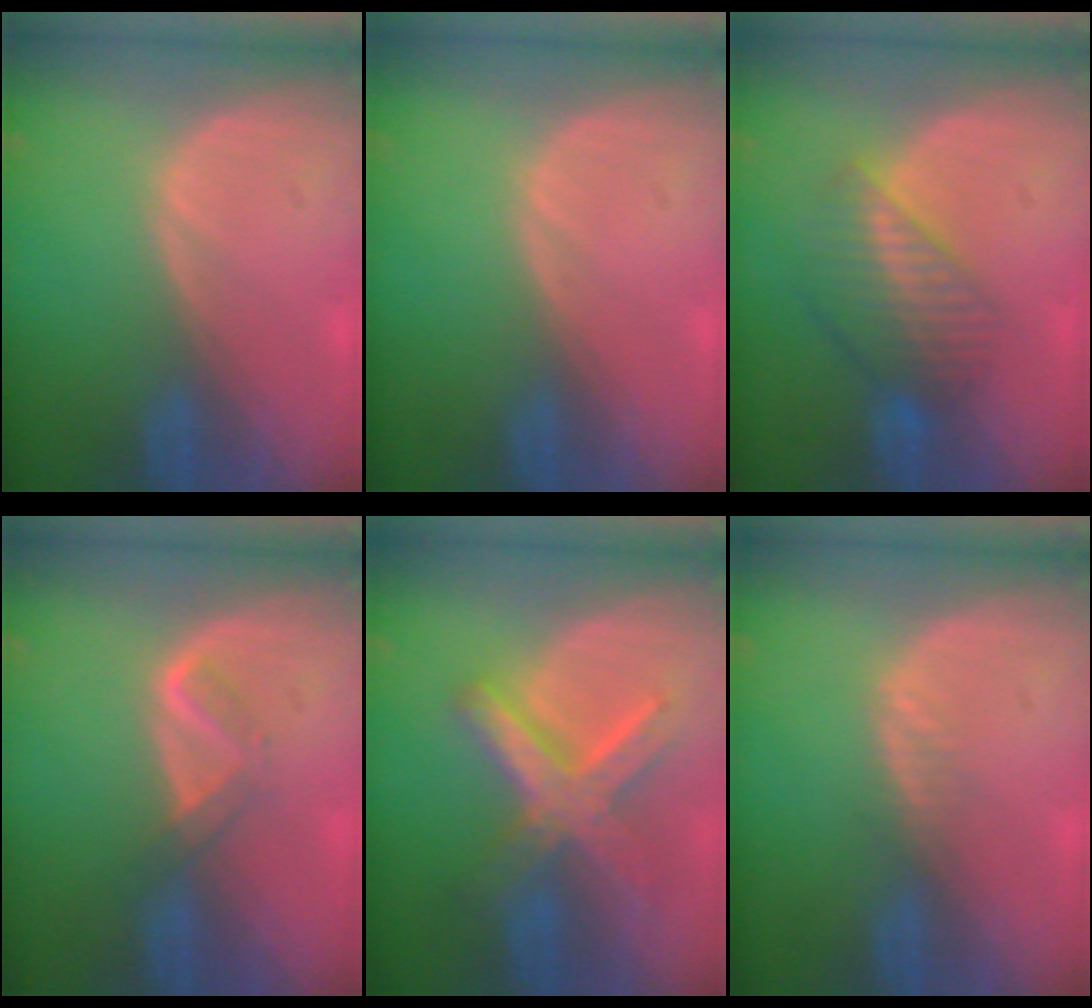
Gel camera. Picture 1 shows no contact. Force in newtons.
{"total": 0.0}
{"total": 7.0, "press": 6.0, "slide": 3.5}
{"total": 2.8, "press": 2.7, "slide": 0.7}
{"total": 8.9, "press": 8.9, "slide": 0.7}
{"total": 1.4, "press": 1.3, "slide": 0.2}